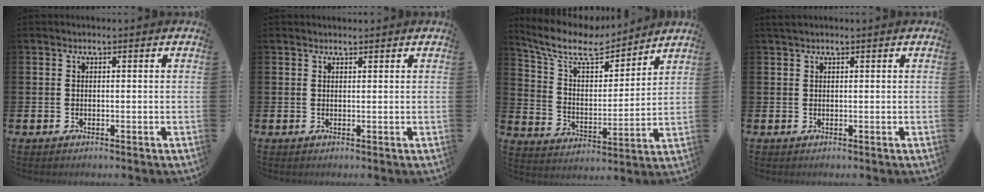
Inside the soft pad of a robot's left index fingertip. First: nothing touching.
{"total": 0.9, "force": [0.9, 0.2, 0.0], "torque": [0.009, -0.002, 0.014]}
{"total": 10.2, "force": [9.0, 3.1, 3.7], "torque": [-0.114, -0.058, 0.156]}
{"total": 1.1, "force": [0.9, 0.2, 0.4], "torque": [-0.008, 0.003, 0.016]}